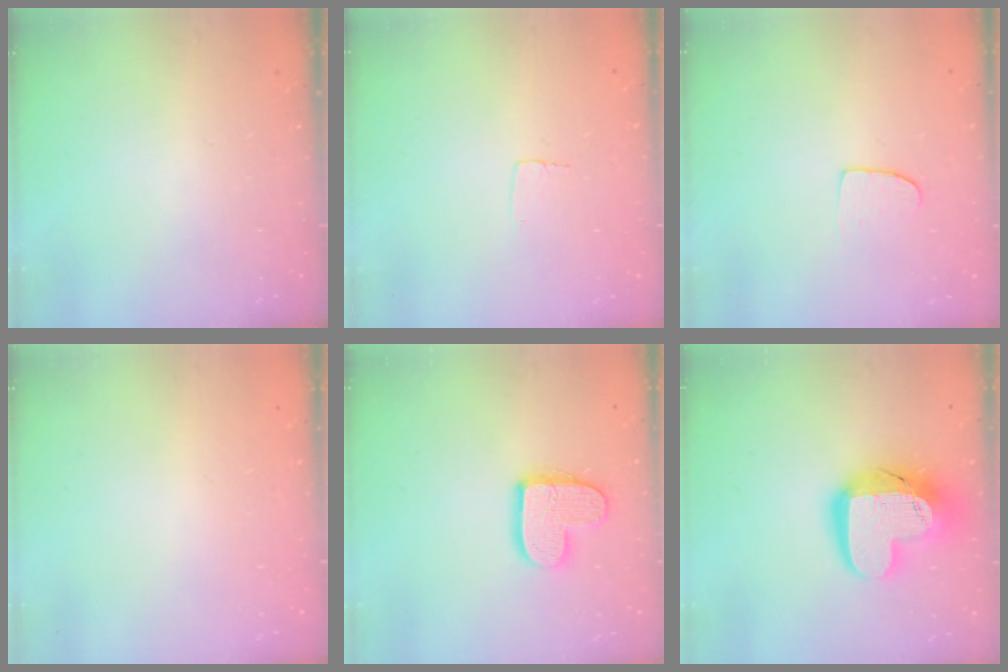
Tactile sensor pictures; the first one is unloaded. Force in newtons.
{"total": 2.6, "press": 2.6, "slide": 0.1}
{"total": 6.4, "press": 6.3, "slide": 0.4}
{"total": 0.0}
{"total": 12.6, "press": 12.6, "slide": 0.9}
{"total": 18.3, "press": 18.3, "slide": 1.2}